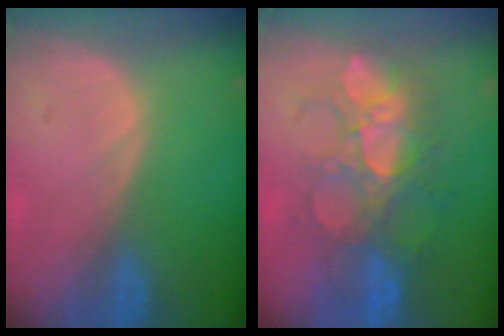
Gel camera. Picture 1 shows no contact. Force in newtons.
{"total": 9.0, "press": 8.8, "slide": 1.7}